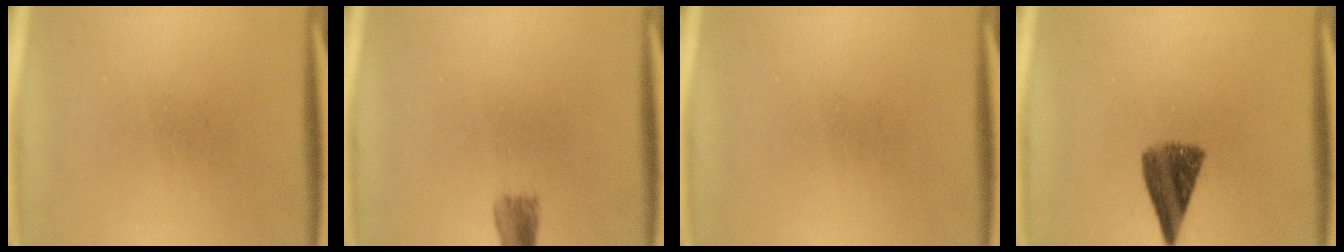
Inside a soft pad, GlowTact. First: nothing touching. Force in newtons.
{"total": 2.5}
{"total": 0.0}
{"total": 7.3}